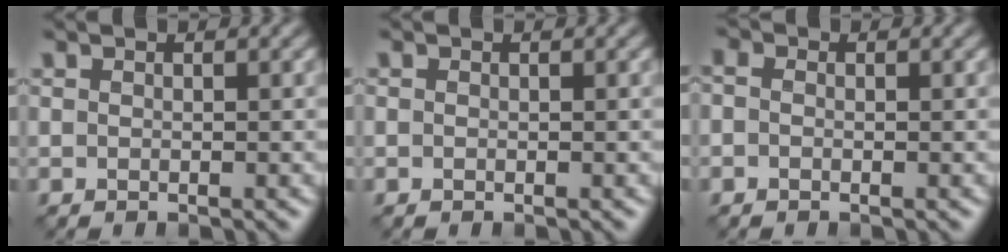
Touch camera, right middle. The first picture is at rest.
{"total": 0.0}
{"total": 1.1, "force": [0.0, 0.9, 0.7], "torque": [-0.017, 0.001, -0.011]}